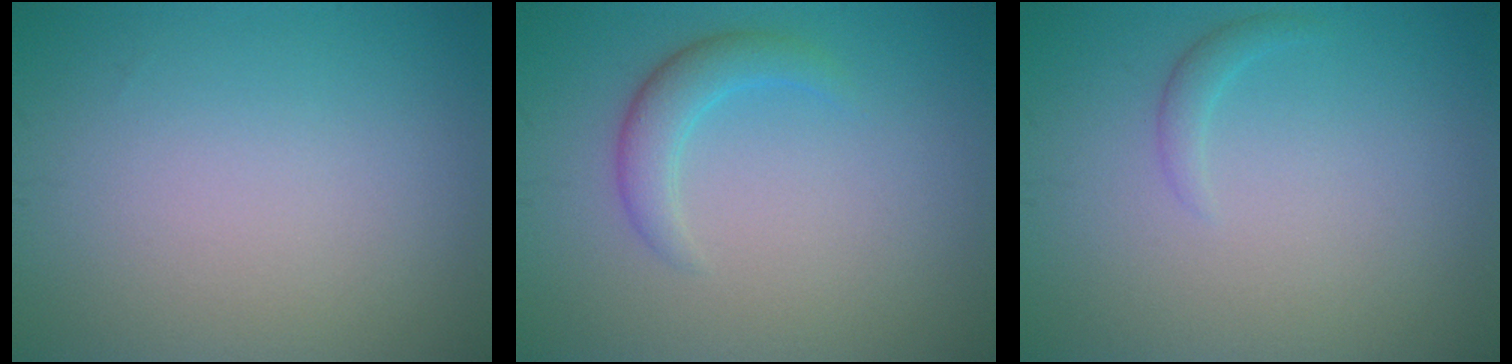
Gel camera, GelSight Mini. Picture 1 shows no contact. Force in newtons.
{"total": 2.5, "press": 2.5, "slide": 0.0}
{"total": 1.0, "press": 1.0, "slide": 0.0}